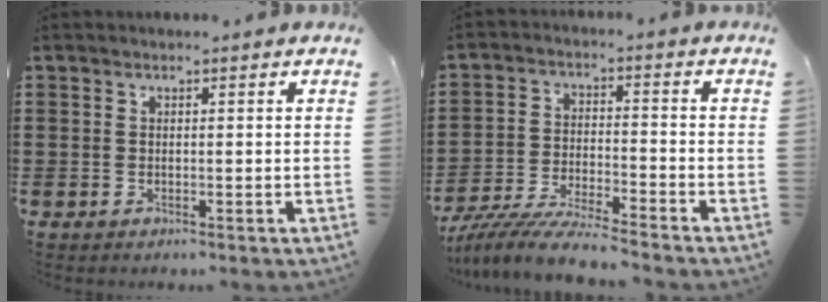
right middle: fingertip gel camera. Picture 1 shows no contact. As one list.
[{"total": 7.3, "force": [-7.0, -0.1, 2.0], "torque": [-0.043, -0.005, -0.137]}]